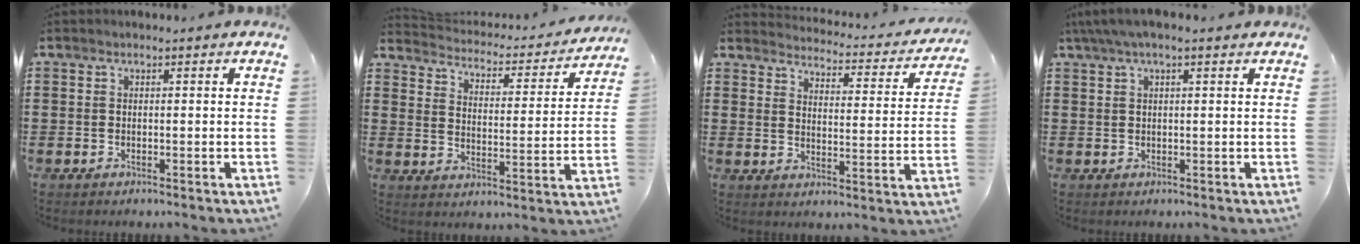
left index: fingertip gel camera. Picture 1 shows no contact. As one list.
[{"total": 2.9, "force": [2.8, 0.4, 0.3], "torque": [-0.029, -0.027, 0.039]}, {"total": 3.3, "force": [3.3, 0.0, 0.5], "torque": [-0.025, -0.035, 0.048]}, {"total": 2.9, "force": [1.5, 0.8, 2.3], "torque": [-0.046, 0.006, 0.027]}]